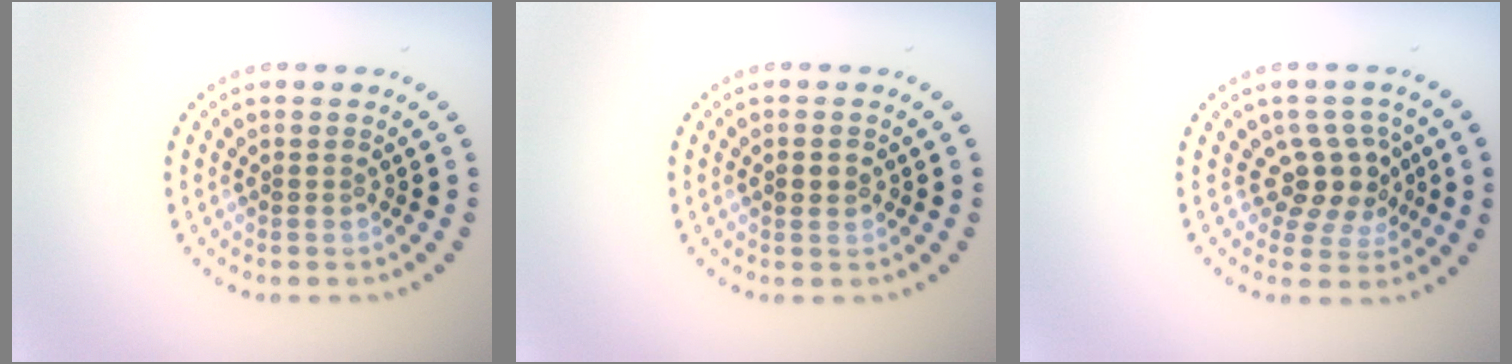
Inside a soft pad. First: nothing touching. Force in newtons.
{"total": 1.6, "press": 1.6, "slide": 0.1}
{"total": 3.5, "press": 3.0, "slide": 1.9}